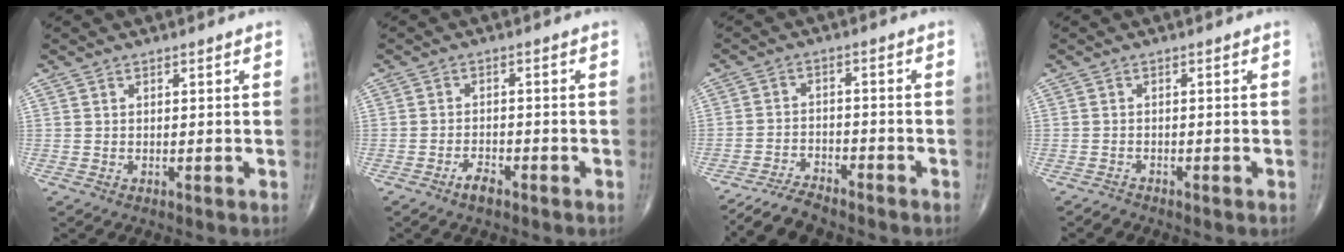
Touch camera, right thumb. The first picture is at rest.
{"total": 2.7, "force": [-2.0, 1.0, 1.5], "torque": [-0.028, 0.011, -0.036]}
{"total": 6.8, "force": [-6.2, 1.7, 2.2], "torque": [-0.048, 0.022, -0.114]}
{"total": 1.0, "force": [-1.0, 0.2, -0.2], "torque": [0.002, -0.003, -0.022]}